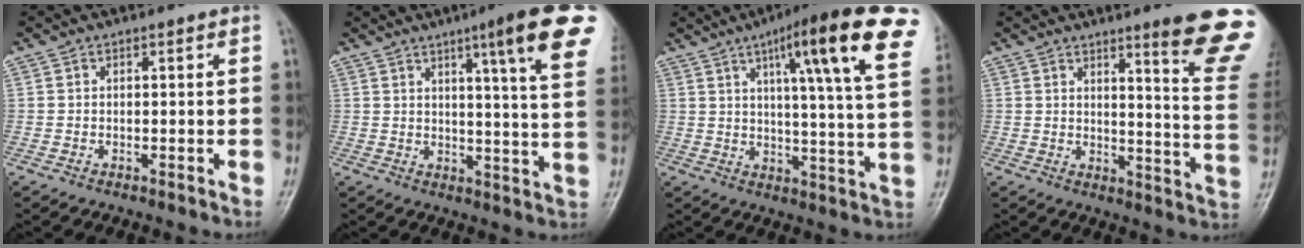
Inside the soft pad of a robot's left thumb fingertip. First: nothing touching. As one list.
[{"total": 15.9, "force": [8.4, 1.2, 13.4], "torque": [-0.160, -0.039, 0.098]}, {"total": 21.8, "force": [10.6, 3.0, 18.8], "torque": [-0.248, -0.025, 0.136]}, {"total": 15.4, "force": [10.5, 0.8, 11.2], "torque": [-0.114, -0.079, 0.127]}]